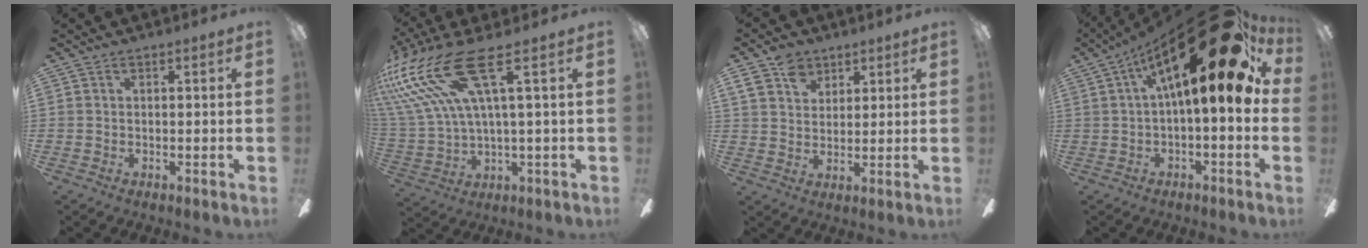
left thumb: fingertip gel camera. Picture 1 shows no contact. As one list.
[{"total": 20.2, "force": [9.5, 6.8, 16.4], "torque": [-0.345, -0.039, 0.161]}, {"total": 8.4, "force": [4.9, 6.0, 3.2], "torque": [-0.060, -0.002, 0.094]}, {"total": 25.8, "force": [10.7, 8.3, 21.9], "torque": [-0.326, -0.060, 0.173]}]